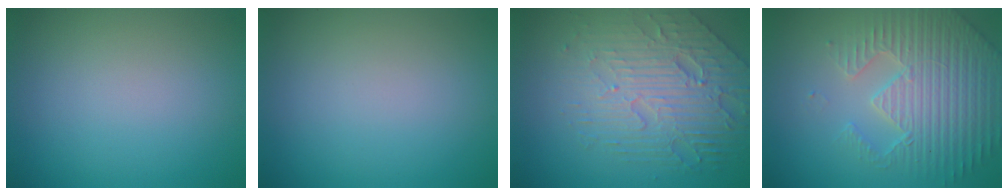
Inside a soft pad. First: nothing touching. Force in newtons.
{"total": 0.0}
{"total": 6.8, "press": 4.9, "slide": 4.8}
{"total": 5.0, "press": 4.8, "slide": 1.4}